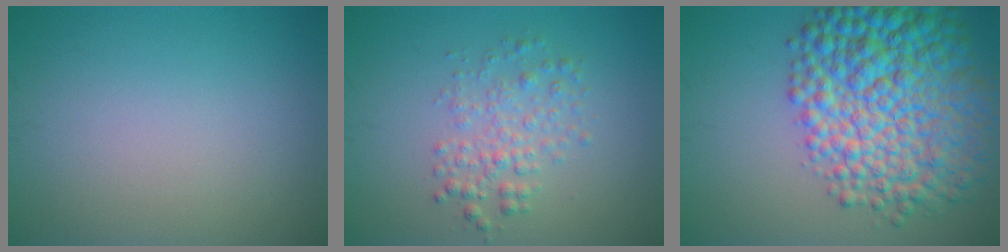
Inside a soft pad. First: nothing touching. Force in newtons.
{"total": 2.7, "press": 2.7, "slide": 0.0}
{"total": 11.7, "press": 11.7, "slide": 0.2}